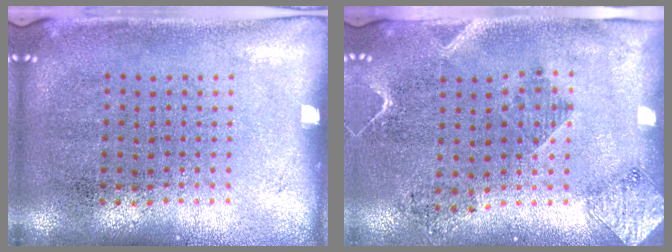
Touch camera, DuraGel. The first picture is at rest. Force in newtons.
{"total": 2.0, "press": 1.7, "slide": 1.1}